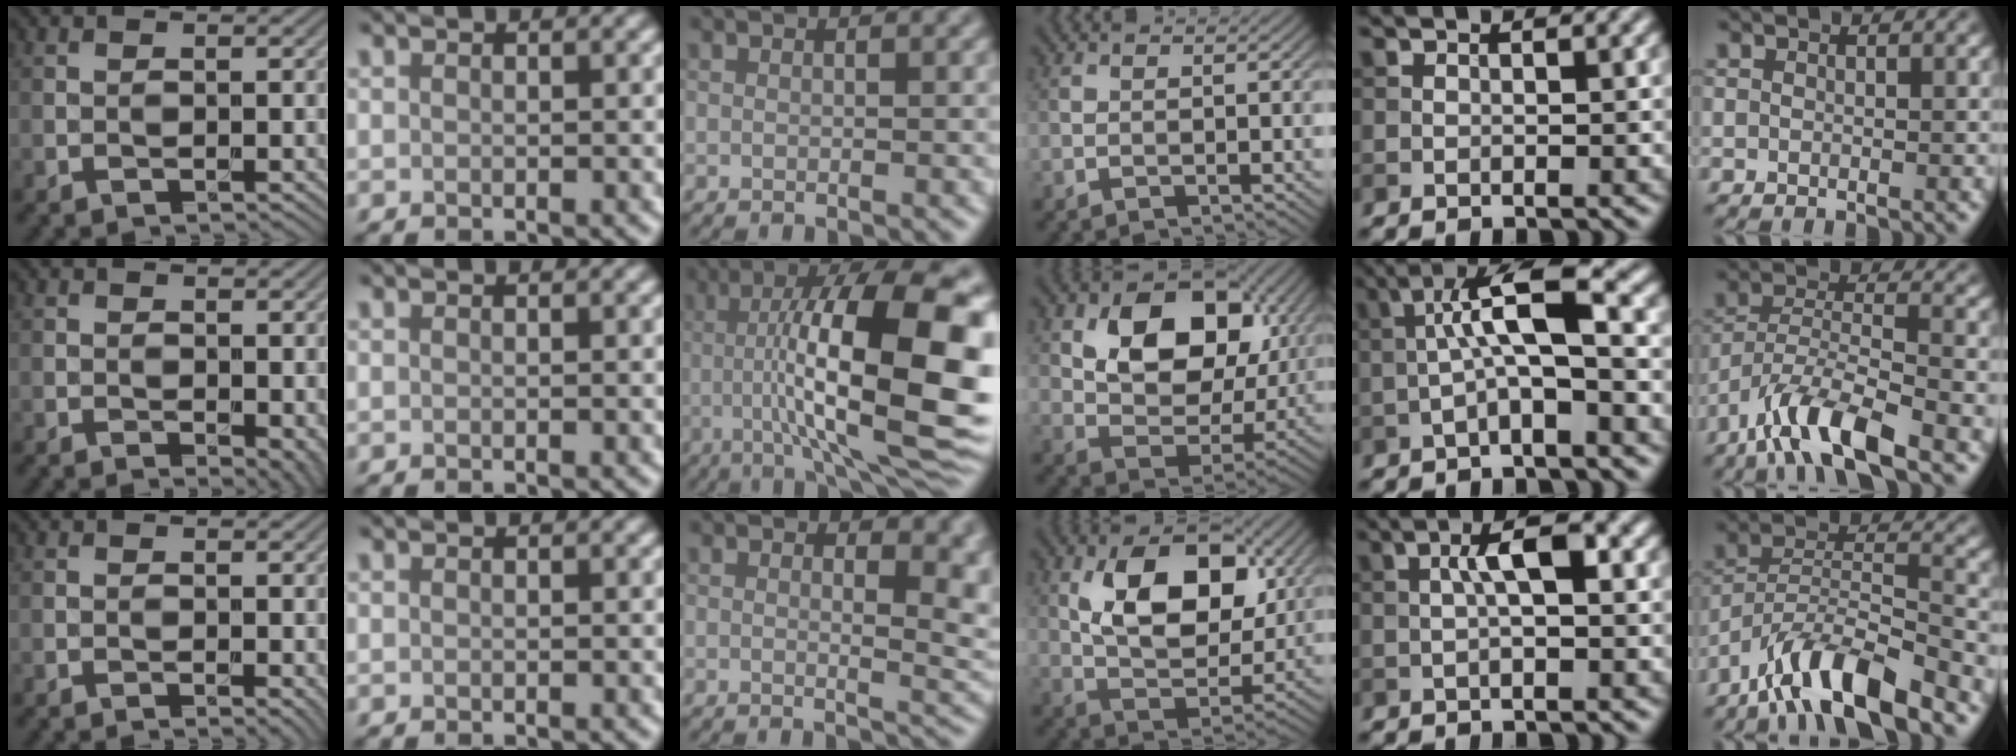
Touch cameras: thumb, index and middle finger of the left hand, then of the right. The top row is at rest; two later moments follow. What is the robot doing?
{"motion": "unscrew", "object": "dispenser bottle"}